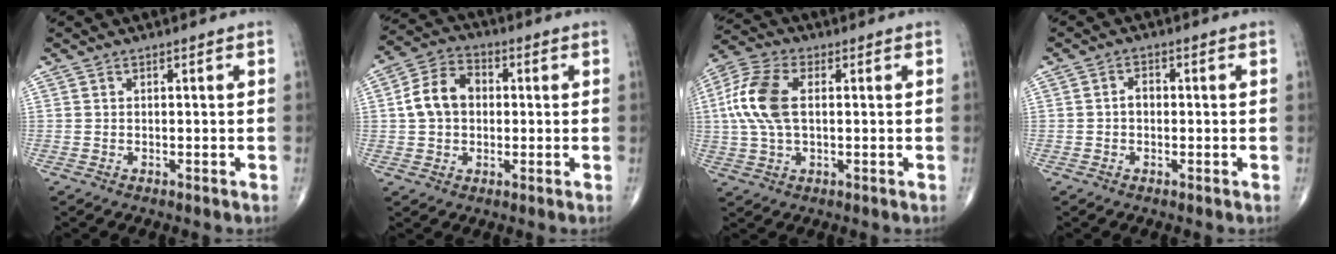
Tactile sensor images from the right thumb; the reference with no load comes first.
{"total": 9.1, "force": [0.6, 6.8, 6.0], "torque": [-0.100, 0.024, 0.002]}
{"total": 11.4, "force": [1.3, 6.3, 9.4], "torque": [-0.219, 0.017, 0.022]}
{"total": 2.2, "force": [-0.2, 1.5, 1.5], "torque": [-0.018, 0.009, -0.008]}